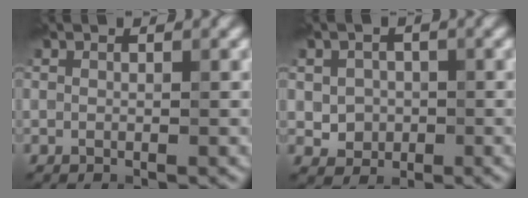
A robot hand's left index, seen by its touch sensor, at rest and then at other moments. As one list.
[{"total": 2.5, "force": [-0.2, 2.3, 1.0], "torque": [-0.010, -0.004, -0.004]}]